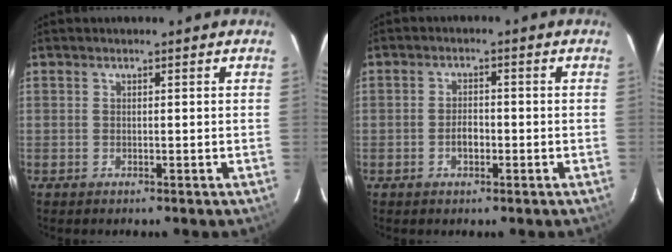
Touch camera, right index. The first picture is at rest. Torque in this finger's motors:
{"motor_torque": [0.41, -0.33, 0.23, 0.04]}